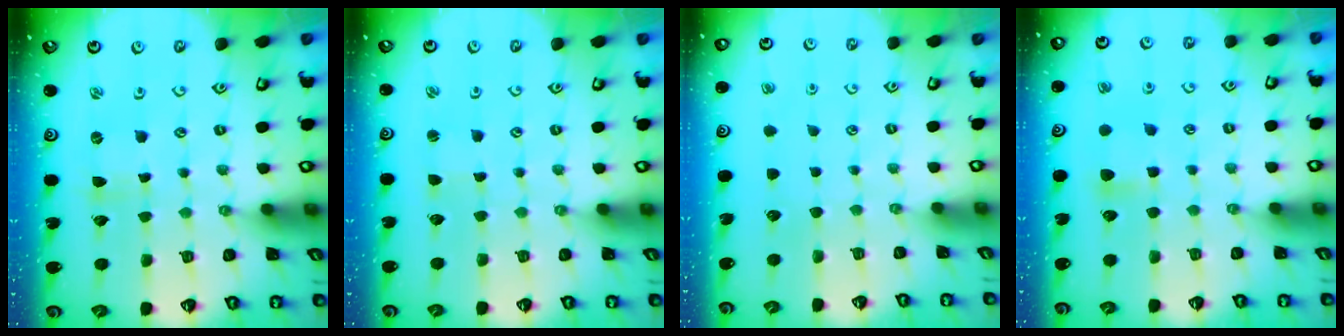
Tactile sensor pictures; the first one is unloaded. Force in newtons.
{"total": 0.0}
{"total": 0.0}
{"total": 4.9, "press": 4.8, "slide": 0.7}